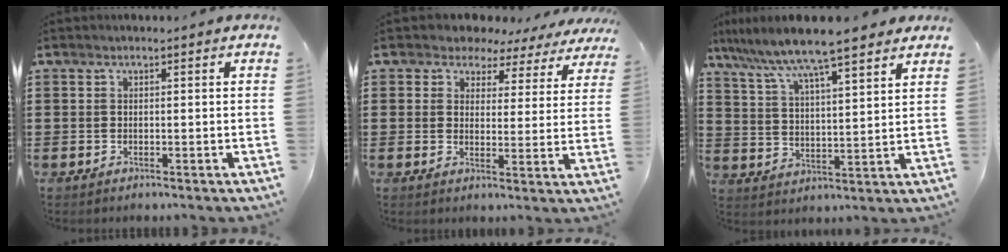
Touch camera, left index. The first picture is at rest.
{"total": 3.9, "force": [3.4, 1.9, 0.4], "torque": [-0.033, -0.017, 0.056]}
{"total": 7.9, "force": [7.0, 0.0, 3.7], "torque": [-0.100, -0.035, 0.116]}